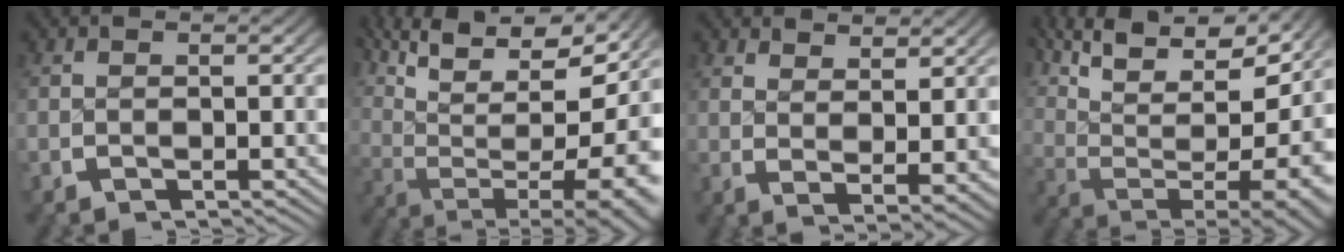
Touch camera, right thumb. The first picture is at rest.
{"total": 16.4, "force": [1.9, 10.5, 12.5], "torque": [-0.236, -0.041, 0.048]}
{"total": 3.9, "force": [1.0, 1.8, 3.3], "torque": [-0.052, -0.018, 0.030]}
{"total": 17.1, "force": [3.6, 10.9, 12.7], "torque": [-0.236, -0.021, 0.061]}